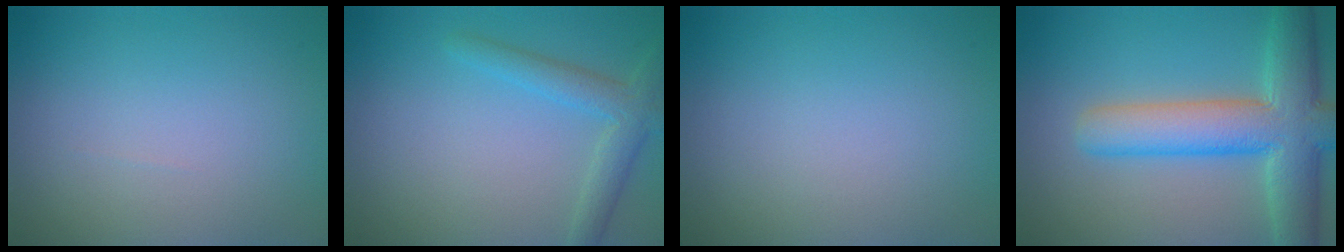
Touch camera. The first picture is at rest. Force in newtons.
{"total": 2.9, "press": 2.9, "slide": 0.2}
{"total": 0.0}
{"total": 8.7, "press": 8.7, "slide": 0.5}